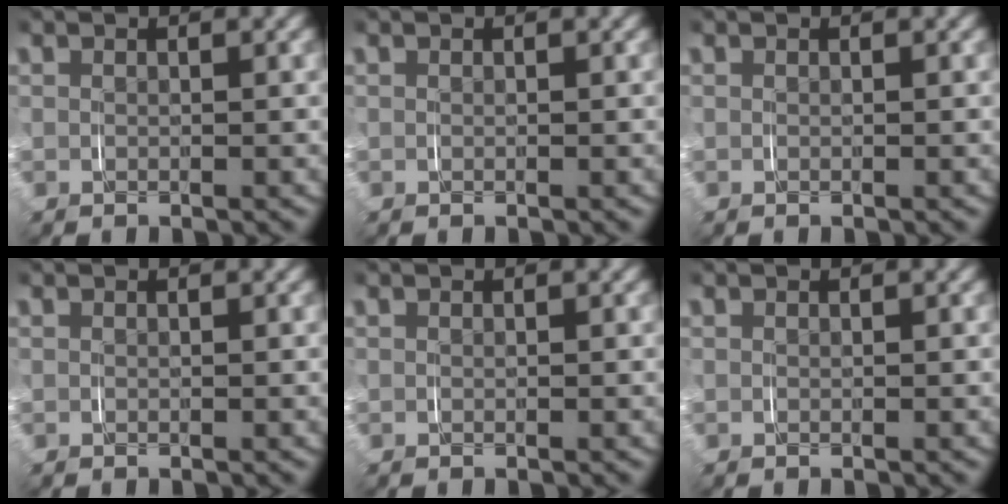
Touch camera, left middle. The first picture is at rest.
{"total": 0.0}
{"total": 0.0}
{"total": 0.0}
{"total": 0.0}
{"total": 0.0}